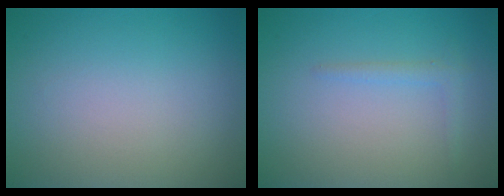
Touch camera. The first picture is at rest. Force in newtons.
{"total": 1.1, "press": 1.1, "slide": 0.1}